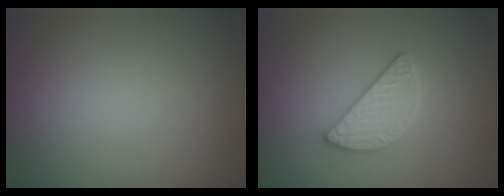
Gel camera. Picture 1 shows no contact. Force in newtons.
{"total": 2.9, "press": 2.9, "slide": 0.3}